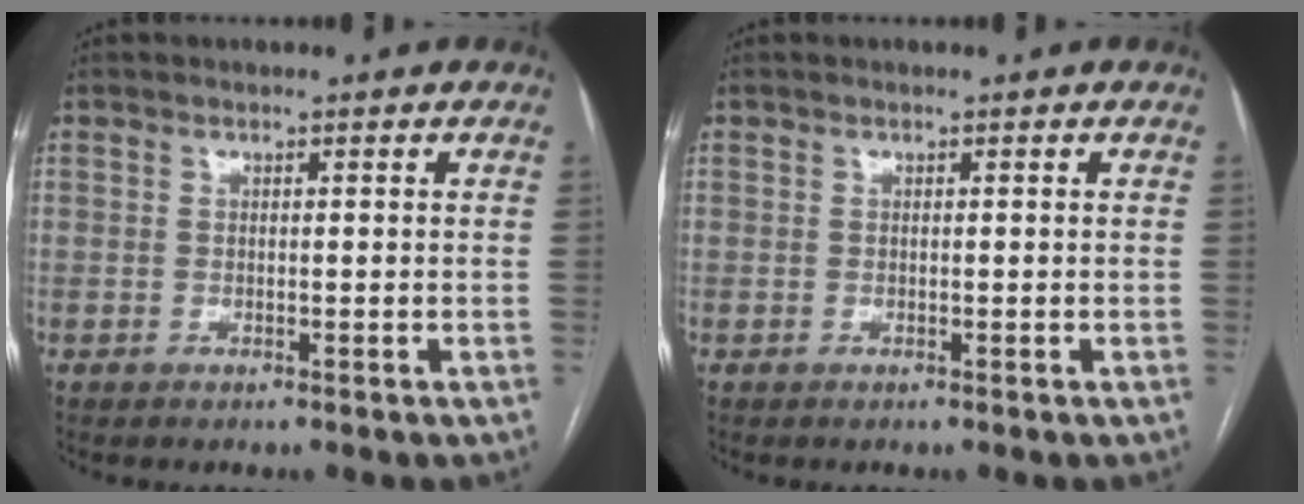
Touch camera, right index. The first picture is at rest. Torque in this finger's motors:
{"motor_torque": [0.00, 0.00, 0.00, 0.01]}